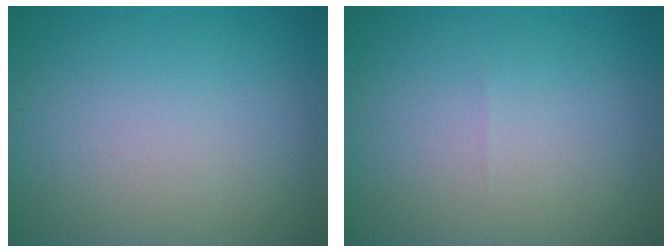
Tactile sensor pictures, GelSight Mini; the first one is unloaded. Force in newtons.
{"total": 0.0}